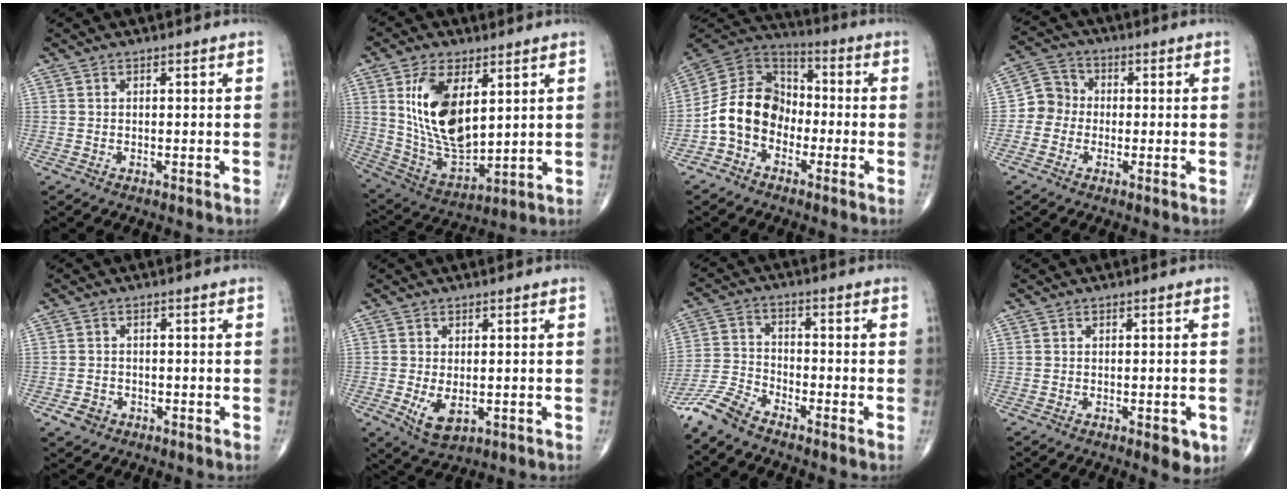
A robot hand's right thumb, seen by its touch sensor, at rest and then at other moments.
{"total": 16.5, "force": [4.9, 8.4, 13.3], "torque": [-0.237, -0.026, 0.108]}
{"total": 12.3, "force": [-3.5, 9.6, 6.9], "torque": [-0.111, 0.054, -0.080]}
{"total": 2.7, "force": [-0.6, 2.3, 1.4], "torque": [-0.018, 0.008, -0.020]}
{"total": 2.6, "force": [-1.3, 2.1, 0.8], "torque": [-0.007, 0.009, -0.019]}
{"total": 5.2, "force": [-1.0, 2.8, 4.2], "torque": [-0.071, -0.012, -0.008]}
{"total": 6.6, "force": [-5.9, 1.7, 2.5], "torque": [-0.059, 0.021, -0.131]}
{"total": 3.7, "force": [-1.5, 1.5, 3.0], "torque": [-0.023, -0.001, -0.015]}